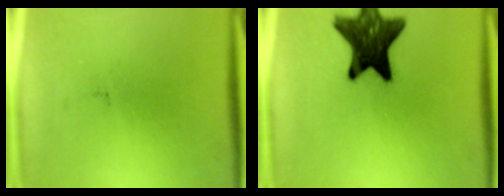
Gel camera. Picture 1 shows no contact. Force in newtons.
{"total": 16.4}